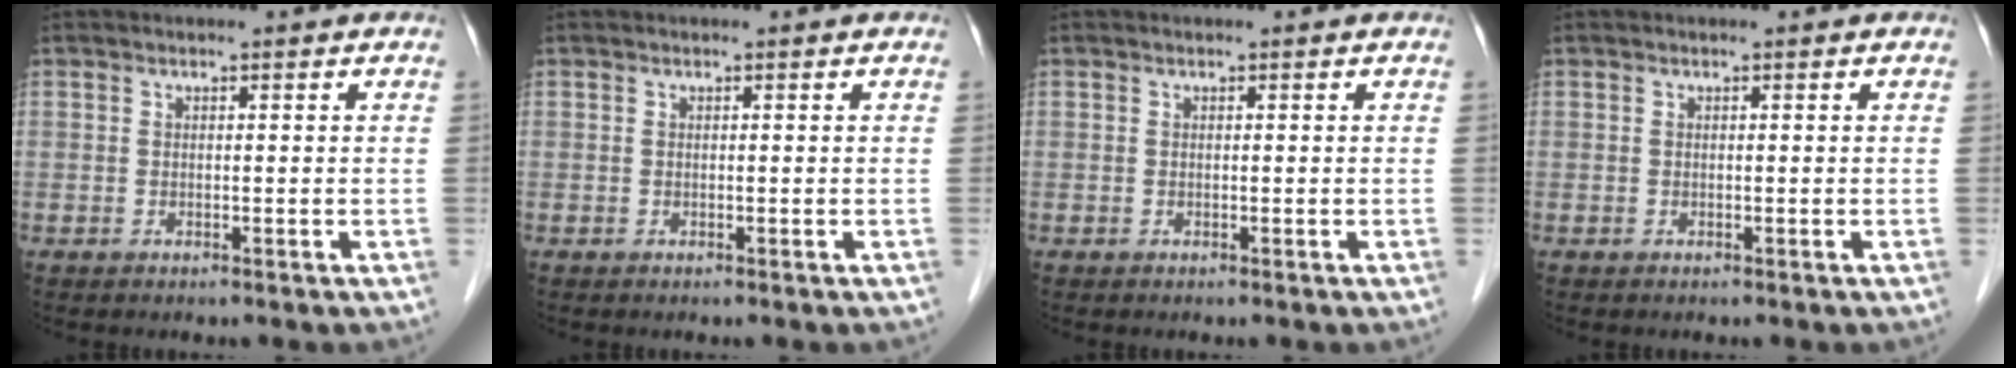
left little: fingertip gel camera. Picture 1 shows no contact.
{"total": 0.0}
{"total": 0.0}
{"total": 0.0}